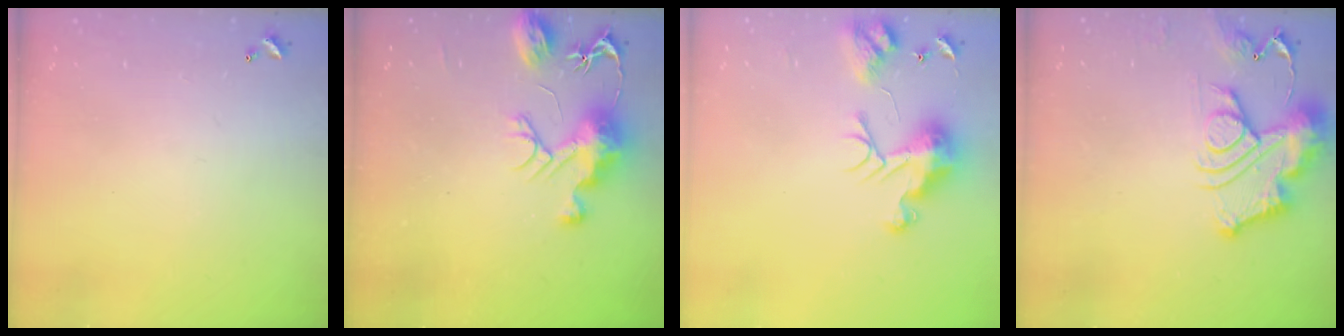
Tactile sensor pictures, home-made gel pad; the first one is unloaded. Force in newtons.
{"total": 10.5, "press": 10.4, "slide": 1.1}
{"total": 12.0, "press": 12.0, "slide": 1.1}
{"total": 15.2, "press": 15.2, "slide": 1.1}